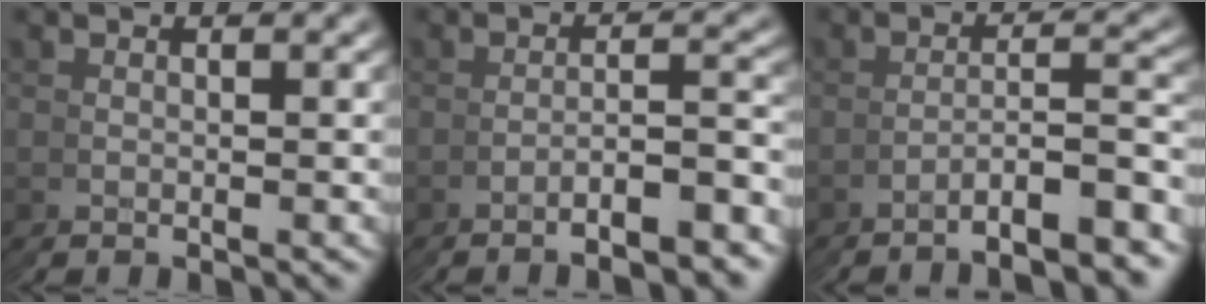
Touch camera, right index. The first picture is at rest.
{"total": 3.8, "force": [-3.3, -1.3, 1.5], "torque": [-0.021, 0.011, -0.061]}
{"total": 4.8, "force": [-4.2, -1.9, 1.6], "torque": [-0.021, 0.013, -0.073]}